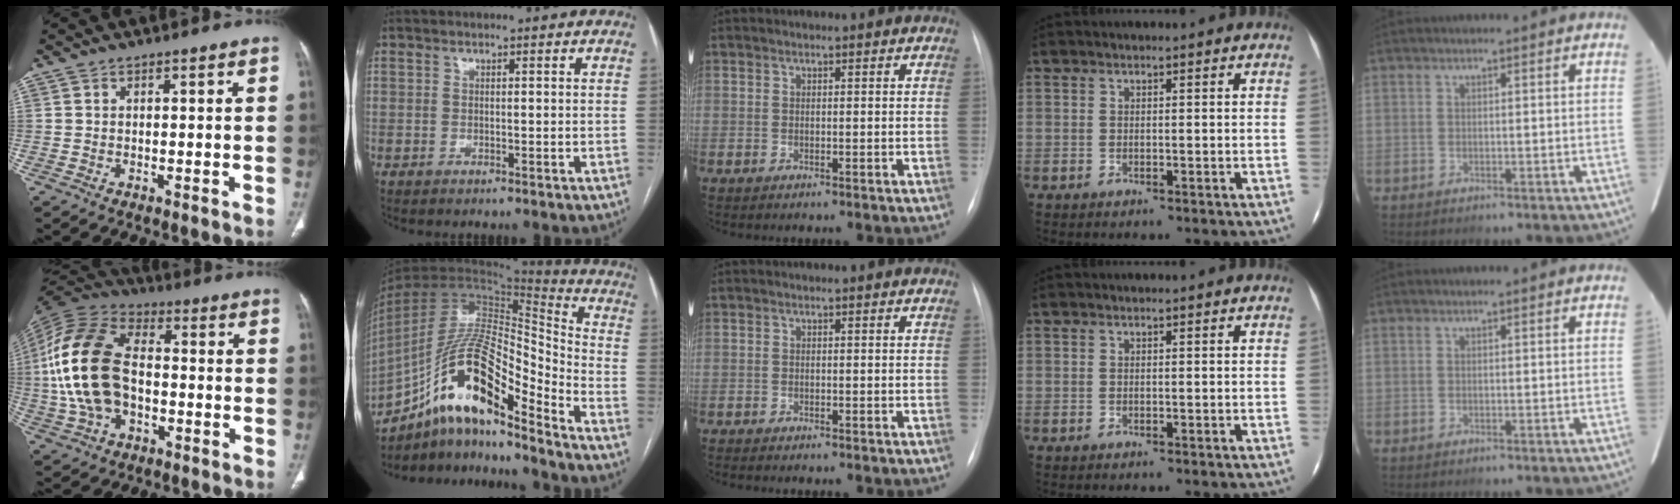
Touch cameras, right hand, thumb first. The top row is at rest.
{"thumb": {"total": 19.4, "force": [-1.4, 12.3, 14.9], "torque": [-0.305, 0.025, -0.029]}, "index": {"total": 17.9, "force": [-11.3, 4.1, 13.2], "torque": [-0.247, 0.027, -0.195]}, "middle": {"total": 0.8, "force": [-0.7, 0.0, 0.3], "torque": [-0.003, -0.002, -0.009]}}